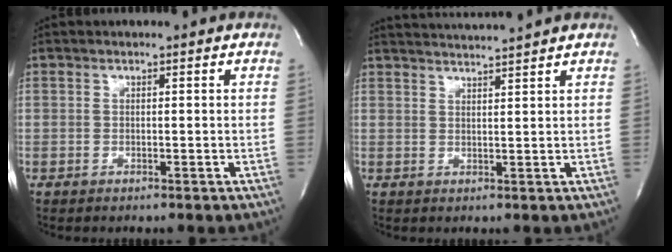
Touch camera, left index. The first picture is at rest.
{"total": 5.6, "force": [5.1, -1.6, 1.4], "torque": [-0.025, 0.003, 0.078]}